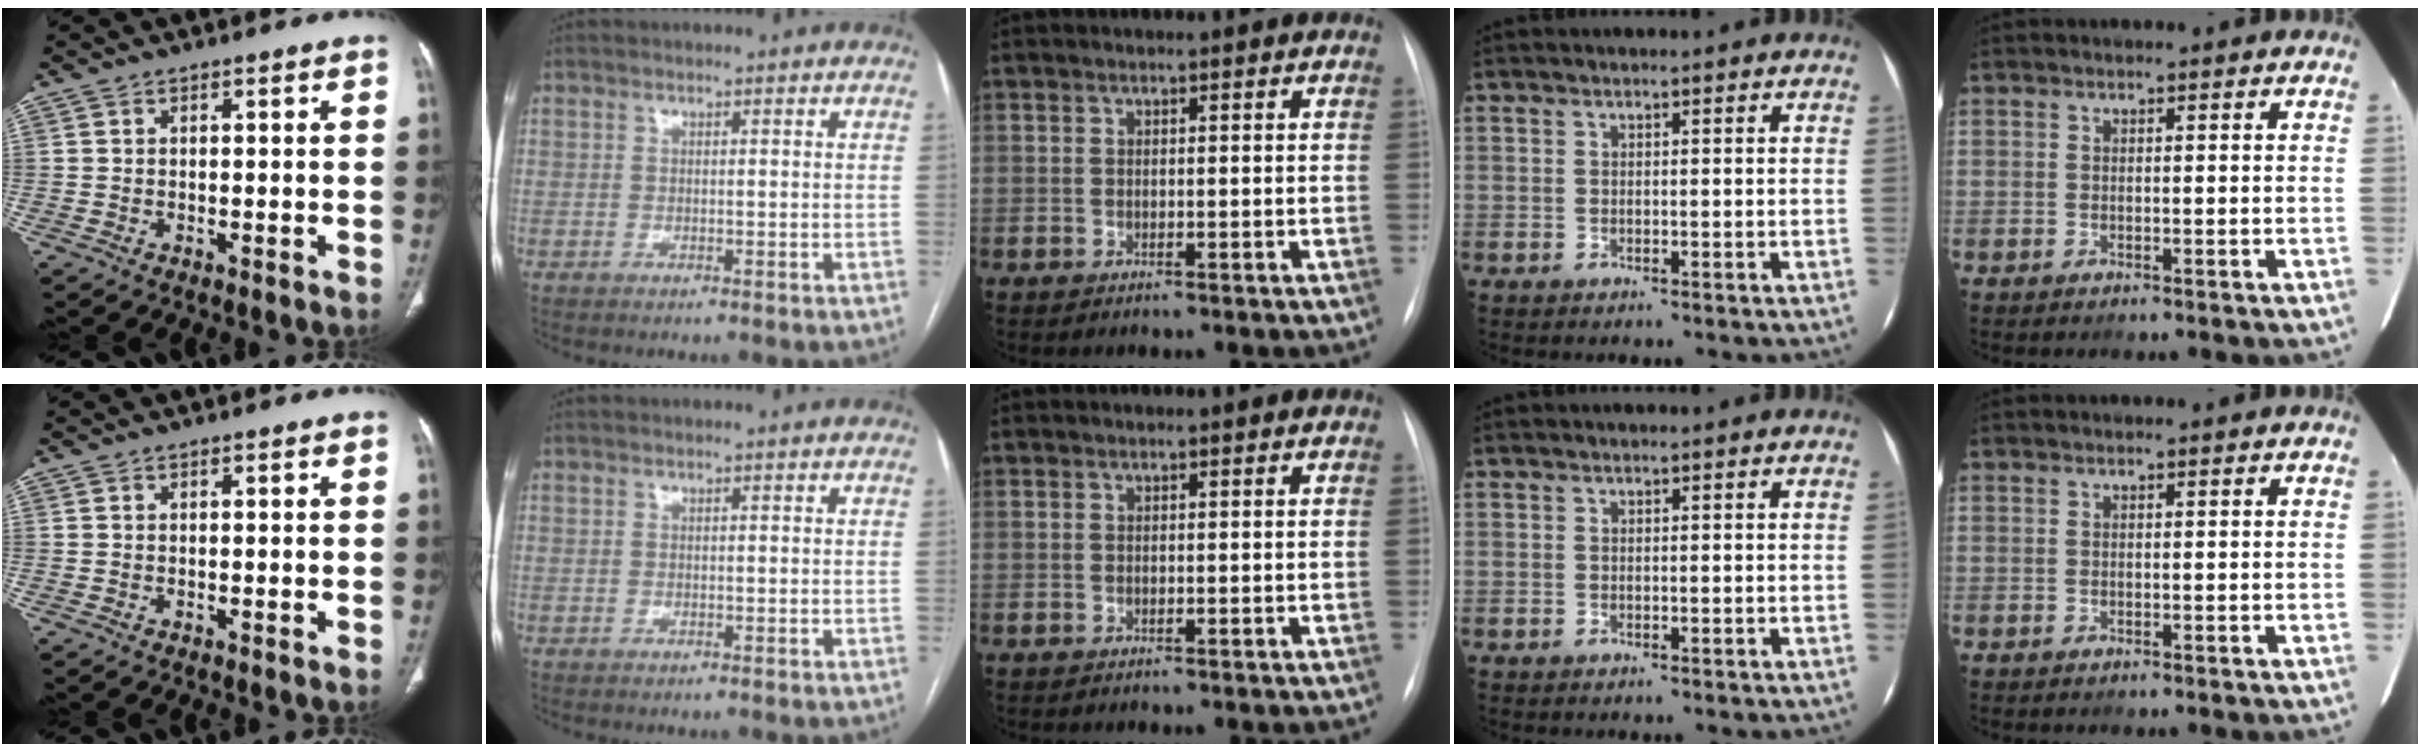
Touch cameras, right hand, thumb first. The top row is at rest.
{}